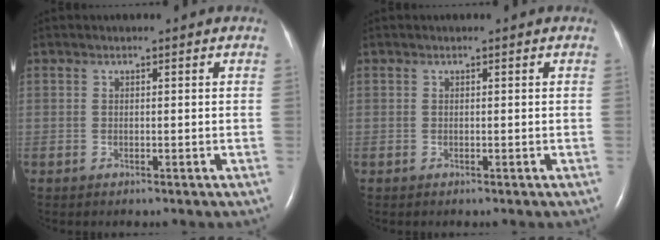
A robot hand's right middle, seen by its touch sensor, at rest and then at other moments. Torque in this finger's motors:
{"motor_torque": [0.00, -0.08, 0.06, 0.01]}